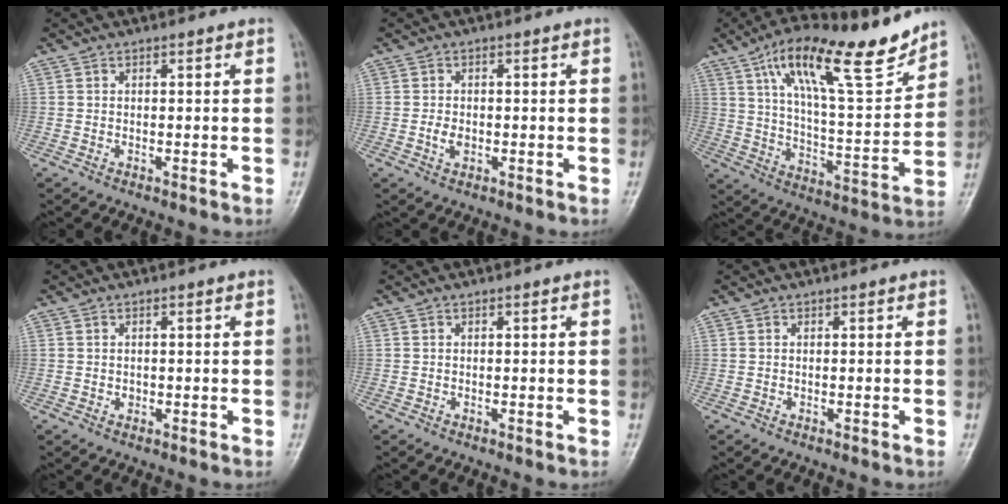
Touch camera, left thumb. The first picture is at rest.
{"total": 2.2, "force": [-0.5, 1.5, 1.6], "torque": [-0.028, 0.004, -0.009]}
{"total": 20.6, "force": [13.5, 5.7, 14.6], "torque": [-0.207, -0.058, 0.227]}
{"total": 0.7, "force": [0.0, 0.6, 0.3], "torque": [-0.002, 0.001, 0.002]}
{"total": 0.0}
{"total": 0.0}